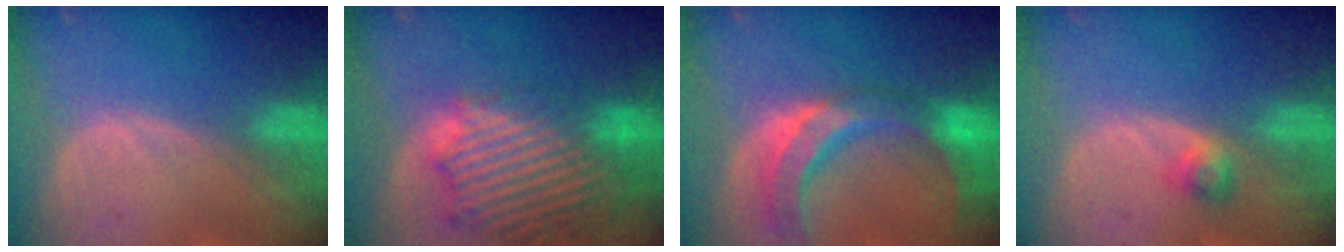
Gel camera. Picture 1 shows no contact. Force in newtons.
{"total": 14.0, "press": 12.0, "slide": 7.1}
{"total": 11.2, "press": 9.6, "slide": 5.9}
{"total": 2.6, "press": 2.3, "slide": 1.2}